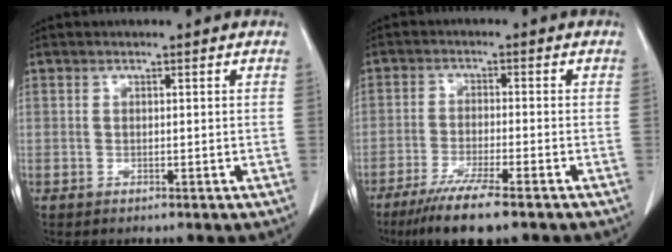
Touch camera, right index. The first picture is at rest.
{"total": 8.6, "force": [-6.3, 0.3, 5.9], "torque": [-0.100, -0.022, -0.103]}